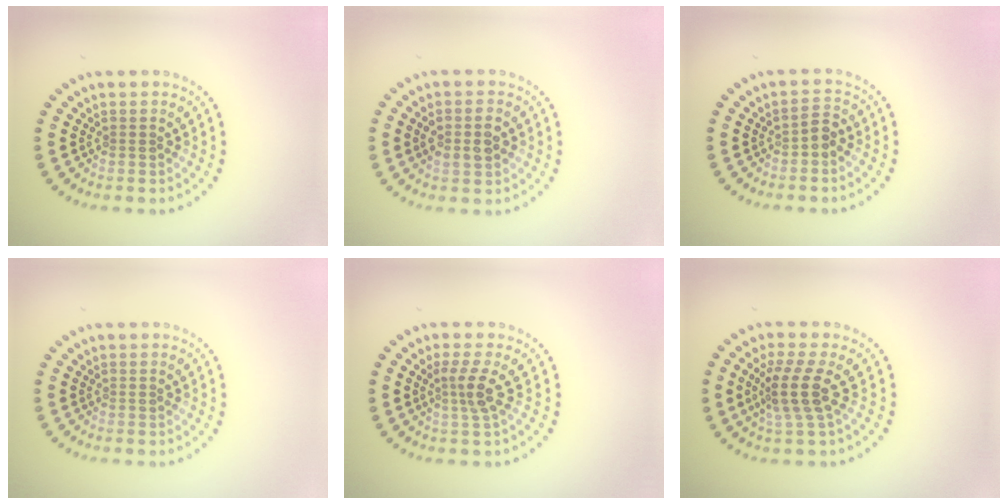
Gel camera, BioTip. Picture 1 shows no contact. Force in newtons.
{"total": 2.6, "press": 2.6, "slide": 0.2}
{"total": 1.2, "press": 1.1, "slide": 0.5}
{"total": 0.0}
{"total": 2.3, "press": 1.8, "slide": 1.4}
{"total": 3.9, "press": 3.1, "slide": 2.3}